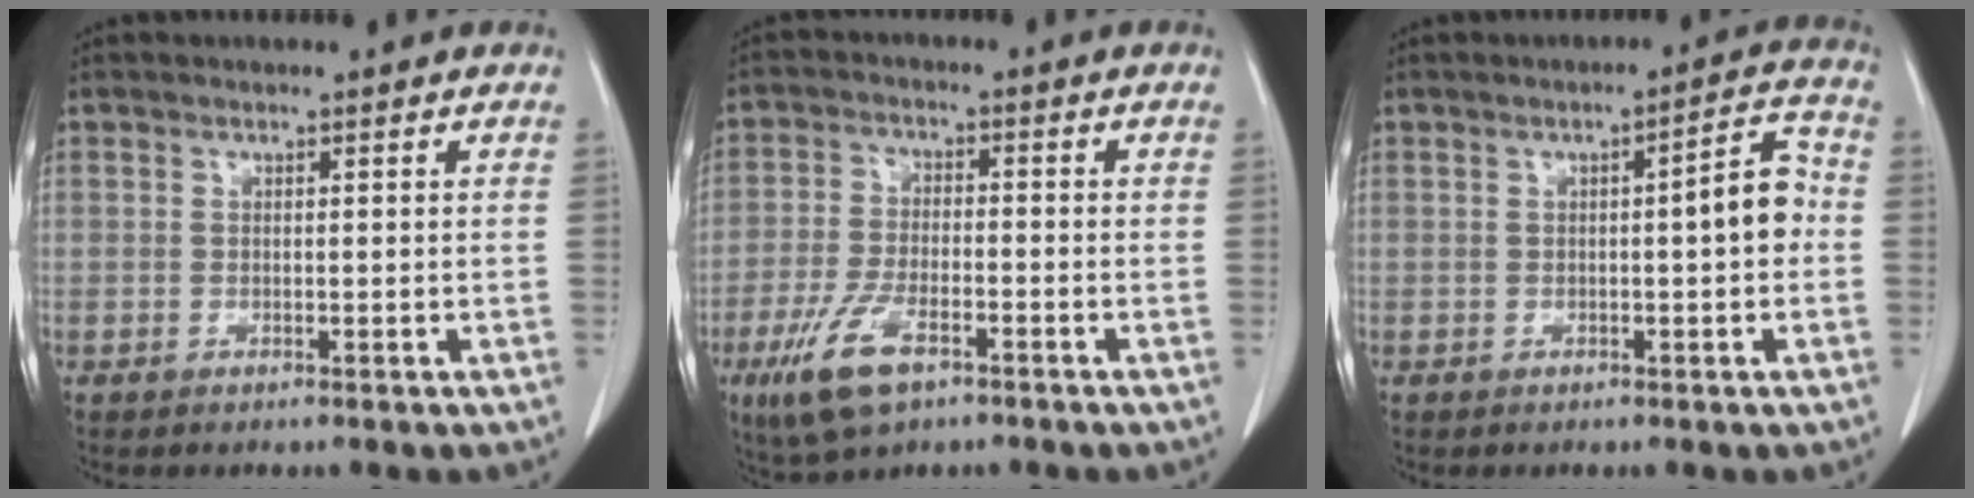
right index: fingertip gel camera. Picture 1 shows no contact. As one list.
[{"total": 8.9, "force": [-4.9, 3.3, 6.6], "torque": [-0.142, -0.014, -0.088]}, {"total": 5.5, "force": [-0.2, 0.9, 5.4], "torque": [-0.069, 0.017, -0.008]}]